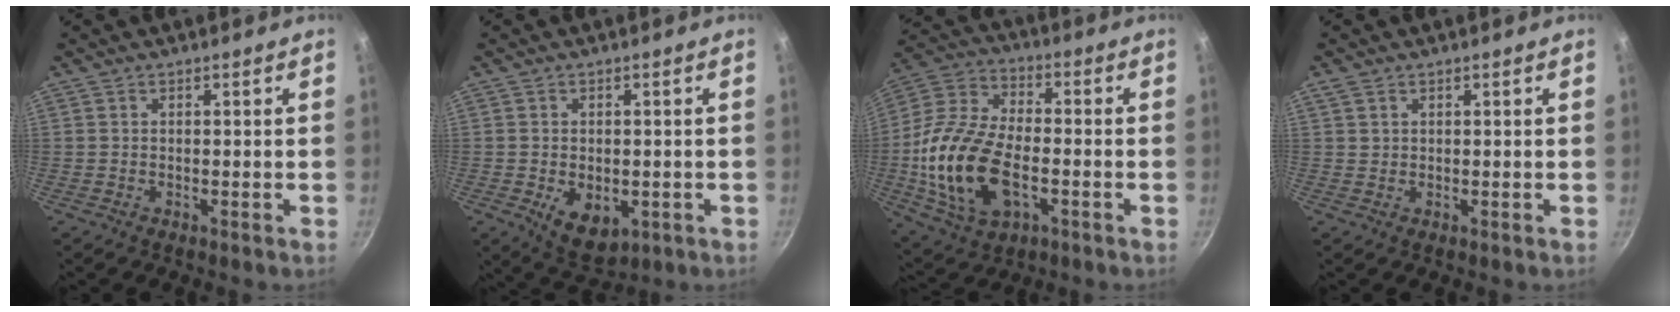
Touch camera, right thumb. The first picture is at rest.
{"total": 7.7, "force": [-1.7, 5.1, 5.5], "torque": [-0.069, -0.011, -0.010]}
{"total": 21.0, "force": [-4.1, 12.1, 16.6], "torque": [-0.325, 0.024, -0.079]}
{"total": 1.4, "force": [0.9, 0.9, 0.7], "torque": [-0.014, 0.003, 0.020]}